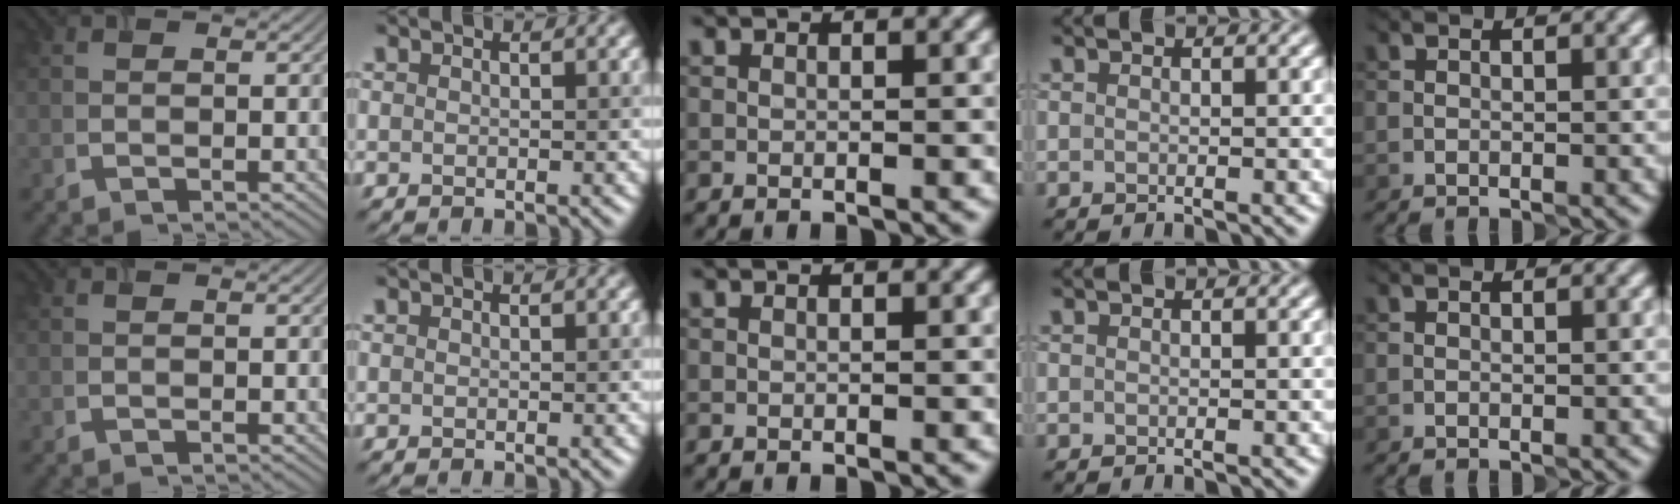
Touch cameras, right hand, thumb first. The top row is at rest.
{}